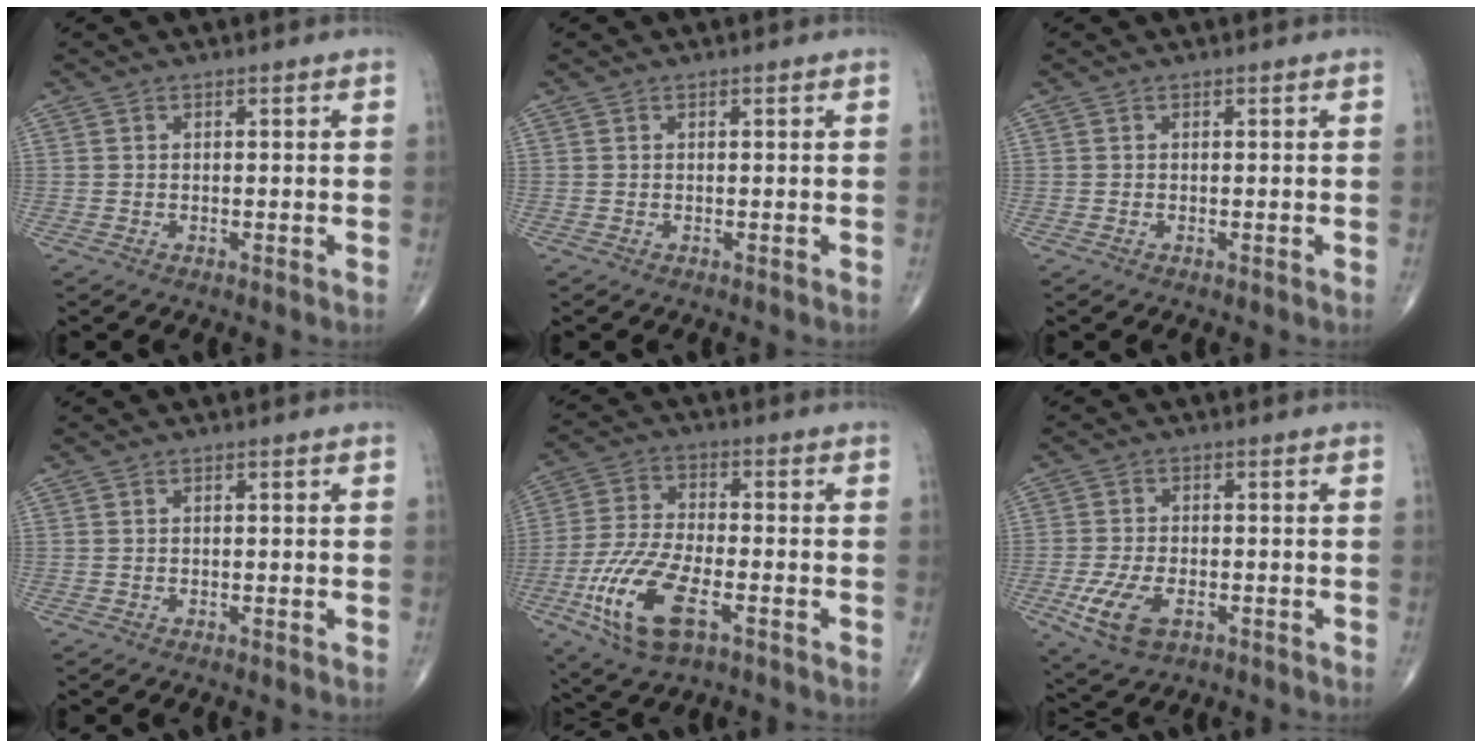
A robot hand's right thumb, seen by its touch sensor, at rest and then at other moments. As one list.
[{"total": 0.0}, {"total": 0.0}, {"total": 0.0}, {"total": 14.9, "force": [-6.0, 6.3, 12.1], "torque": [-0.251, 0.010, -0.109]}, {"total": 8.4, "force": [-3.3, 4.6, 6.3], "torque": [-0.126, 0.003, -0.054]}]